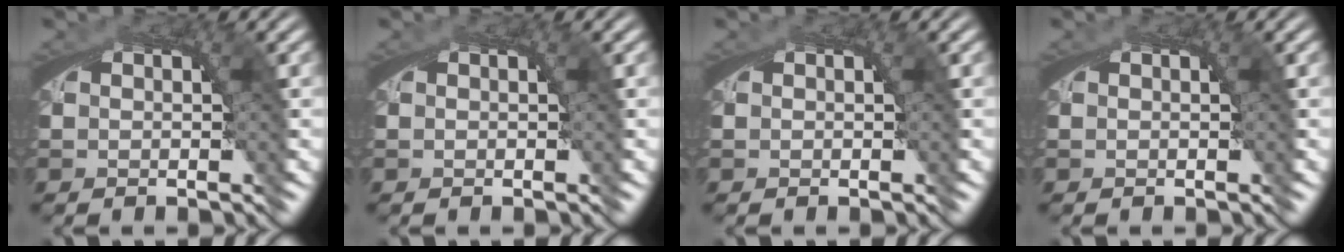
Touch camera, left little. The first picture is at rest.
{"total": 0.0}
{"total": 0.0}
{"total": 0.0}